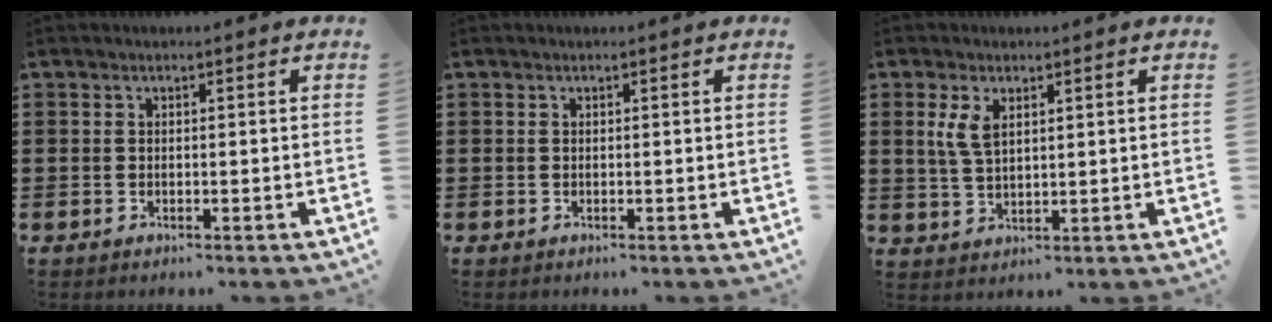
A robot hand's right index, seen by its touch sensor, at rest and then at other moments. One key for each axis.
{"total": 0.0}
{"total": 4.2, "fx": 1.7, "fy": 2.1, "fz": 3.1, "tx": -0.070, "ty": 0.007, "tz": 0.030}